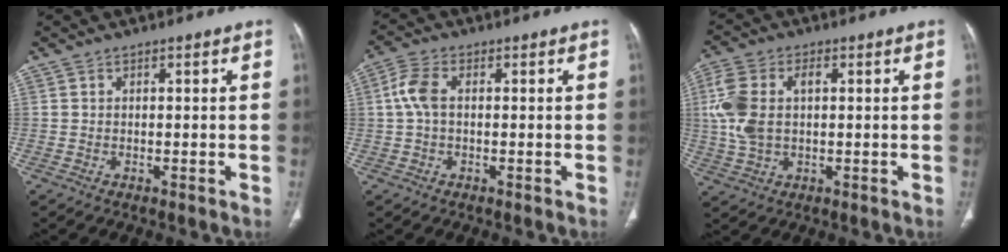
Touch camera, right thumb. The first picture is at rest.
{"total": 4.9, "force": [0.4, 2.8, 4.0], "torque": [-0.100, 0.015, 0.005]}
{"total": 10.2, "force": [1.3, 6.3, 8.0], "torque": [-0.193, 0.016, 0.029]}